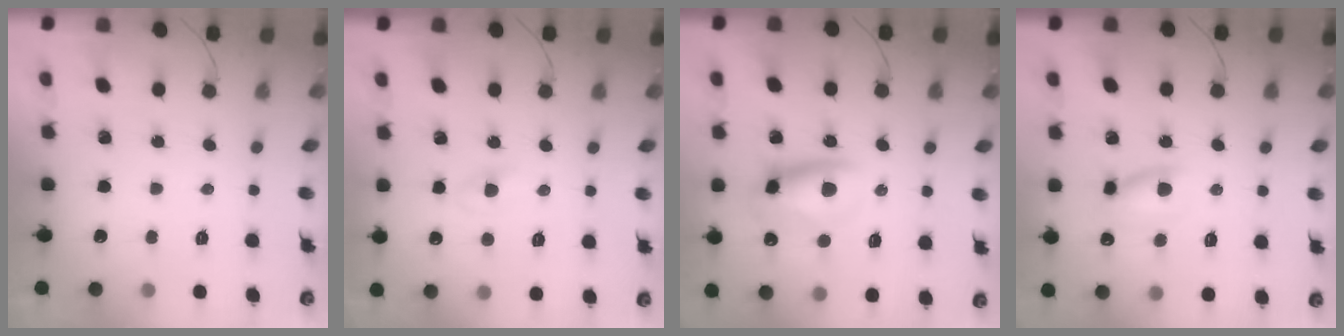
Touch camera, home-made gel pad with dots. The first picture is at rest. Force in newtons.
{"total": 1.3, "press": 1.0, "slide": 0.8}
{"total": 11.6, "press": 11.3, "slide": 2.4}
{"total": 8.3, "press": 8.1, "slide": 1.9}